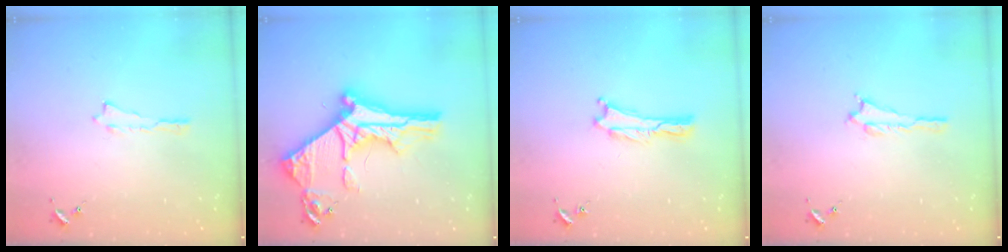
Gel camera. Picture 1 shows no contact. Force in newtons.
{"total": 11.5, "press": 11.5, "slide": 1.2}
{"total": 0.0}
{"total": 0.6, "press": 0.6, "slide": 0.2}